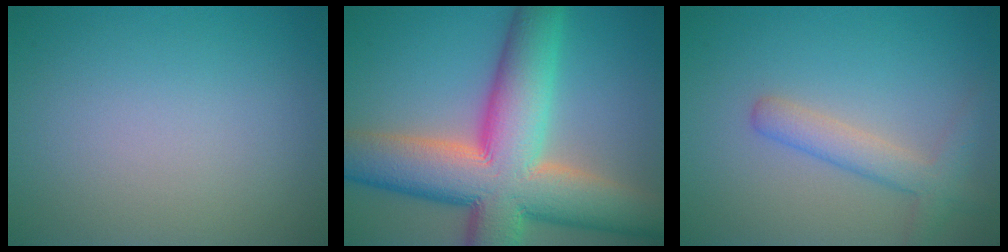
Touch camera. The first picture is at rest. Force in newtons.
{"total": 14.5, "press": 14.5, "slide": 1.0}
{"total": 3.0, "press": 3.0, "slide": 0.2}